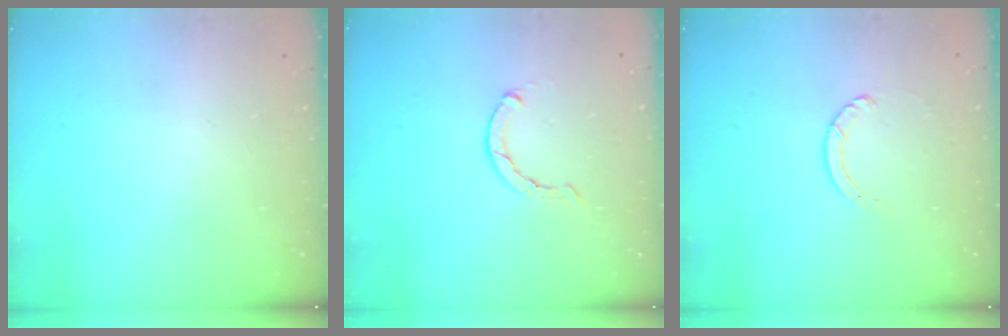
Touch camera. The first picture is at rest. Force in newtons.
{"total": 0.7, "press": 0.6, "slide": 0.2}
{"total": 1.1, "press": 1.1, "slide": 0.1}